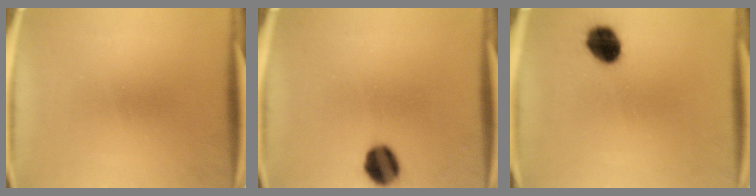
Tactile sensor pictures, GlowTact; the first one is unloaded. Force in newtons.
{"total": 8.1}
{"total": 8.8}